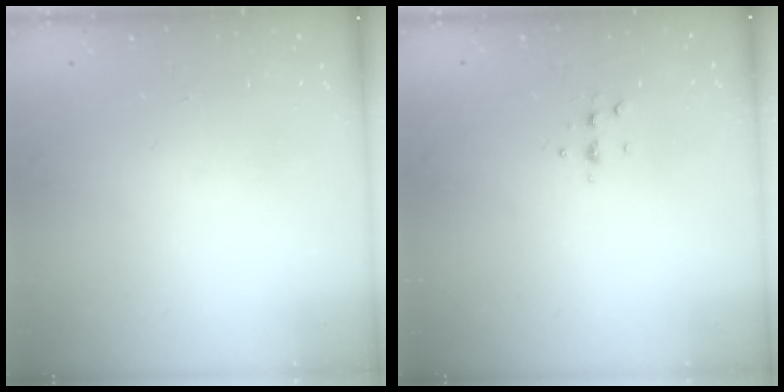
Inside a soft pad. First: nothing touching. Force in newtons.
{"total": 4.7, "press": 4.6, "slide": 1.0}